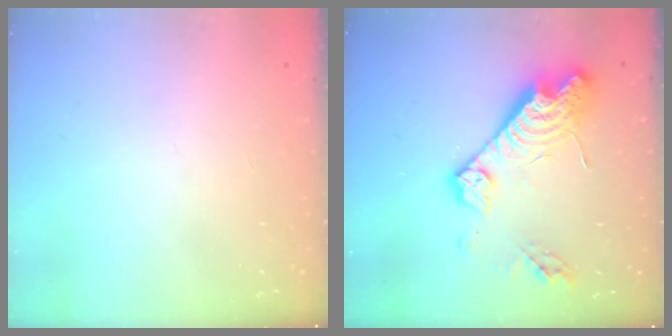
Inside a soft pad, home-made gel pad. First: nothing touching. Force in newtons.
{"total": 19.2, "press": 19.1, "slide": 1.9}